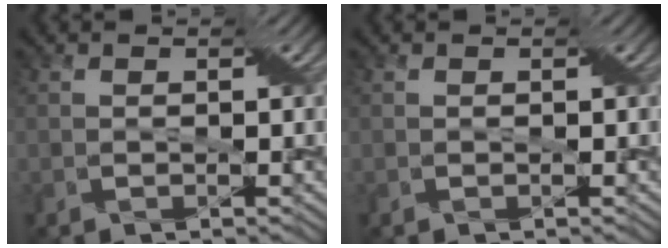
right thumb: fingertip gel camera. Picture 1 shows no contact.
{"total": 0.0}